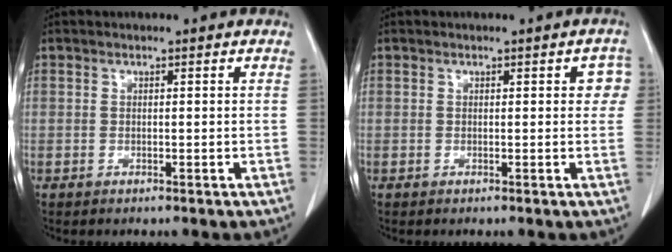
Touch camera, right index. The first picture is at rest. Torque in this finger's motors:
{"motor_torque": [0.22, -0.03, 0.03, 0.00]}